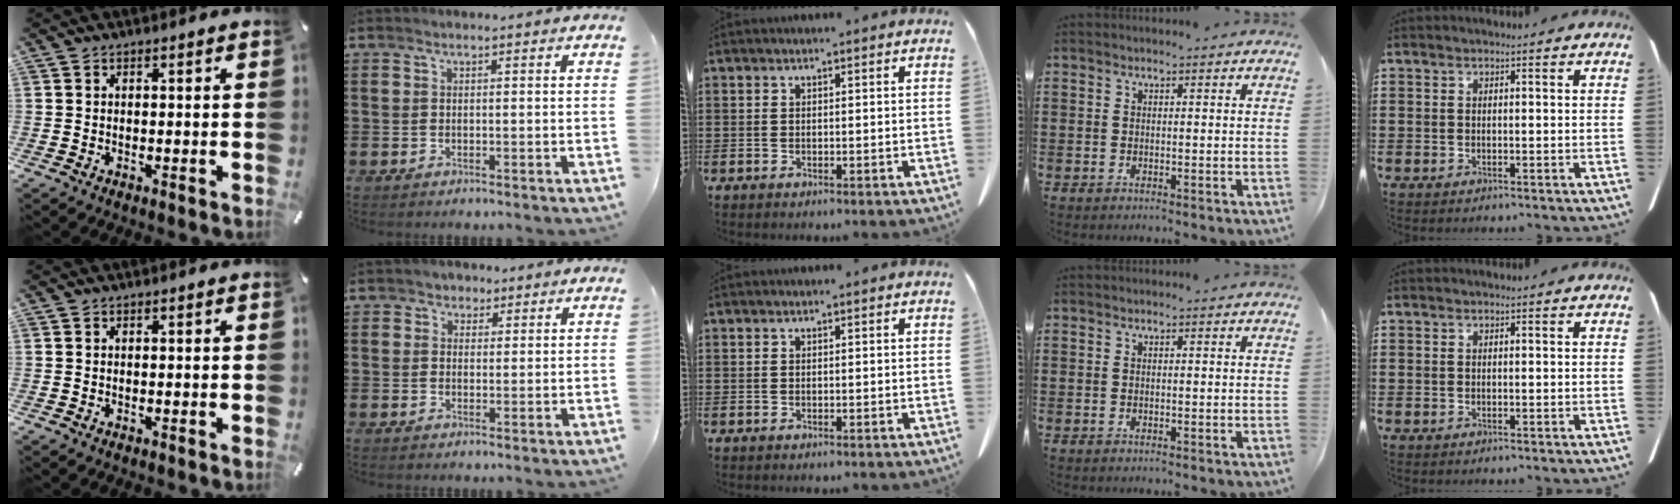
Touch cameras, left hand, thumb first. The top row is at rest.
{"index": {"total": 1.9, "force": [1.1, 1.5, 0.0], "torque": [-0.009, 0.008, 0.020]}}